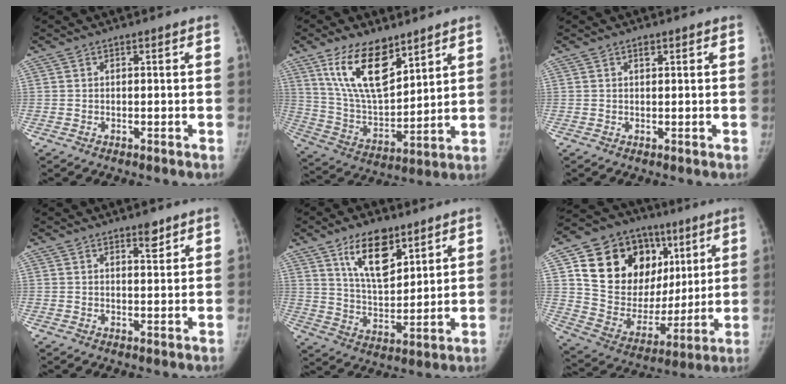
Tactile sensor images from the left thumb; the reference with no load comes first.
{"total": 16.1, "force": [9.8, 7.2, 10.5], "torque": [-0.157, -0.054, 0.196]}
{"total": 0.9, "force": [0.6, 0.5, 0.5], "torque": [-0.006, -0.003, 0.009]}
{"total": 2.9, "force": [2.1, 1.1, 1.7], "torque": [-0.014, -0.014, 0.032]}
{"total": 12.8, "force": [7.5, 6.0, 8.5], "torque": [-0.116, -0.048, 0.139]}
{"total": 25.9, "force": [9.3, 18.6, 15.5], "torque": [-0.205, 0.011, 0.170]}